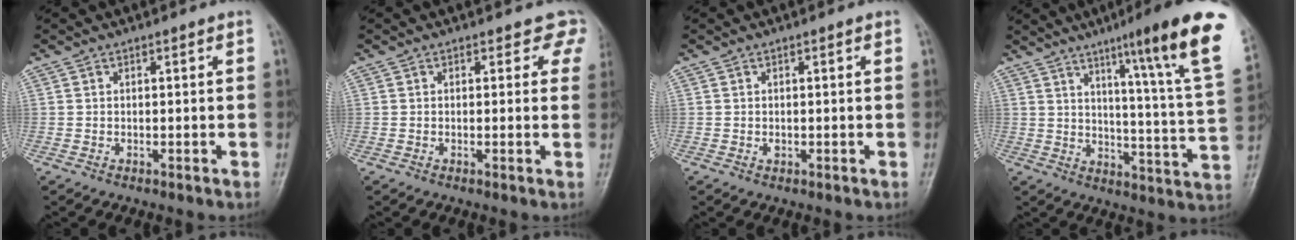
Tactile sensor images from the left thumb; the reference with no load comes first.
{"total": 3.6, "force": [2.5, 2.3, 1.0], "torque": [0.025, -0.009, 0.005]}
{"total": 0.9, "force": [0.1, 0.6, 0.7], "torque": [-0.005, 0.001, 0.001]}
{"total": 21.3, "force": [11.7, 1.0, 17.7], "torque": [-0.225, -0.055, 0.159]}